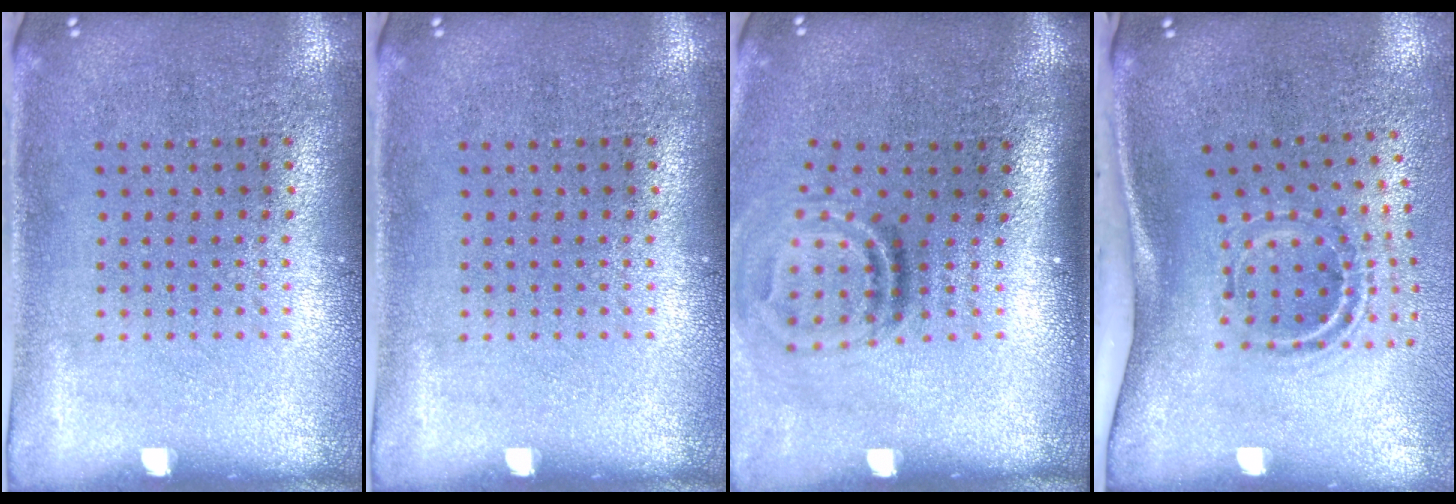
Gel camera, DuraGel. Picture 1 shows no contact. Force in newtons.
{"total": 0.0}
{"total": 1.8, "press": 1.0, "slide": 1.5}
{"total": 2.2, "press": 1.2, "slide": 1.8}